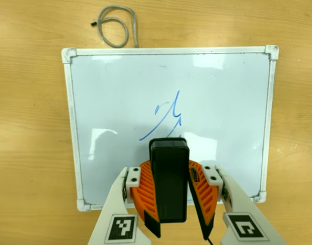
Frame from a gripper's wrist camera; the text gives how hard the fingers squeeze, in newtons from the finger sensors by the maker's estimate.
{"total": 11.4, "left": 10.2, "right": 12.7}